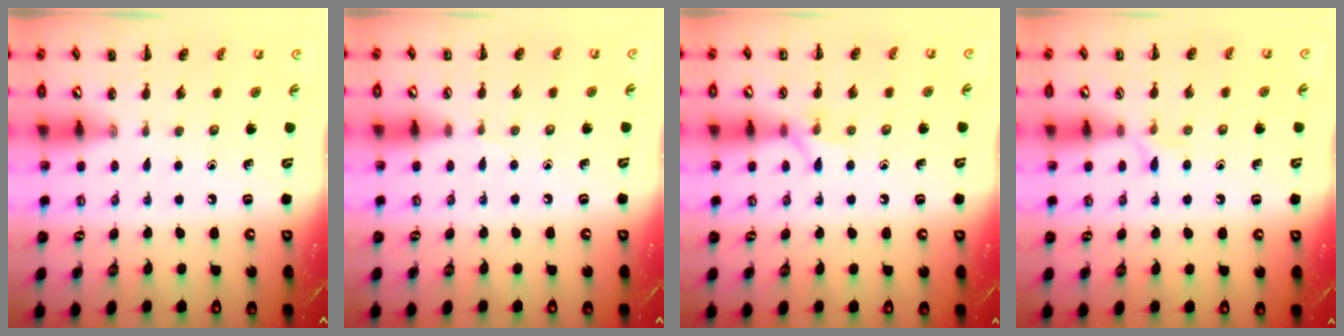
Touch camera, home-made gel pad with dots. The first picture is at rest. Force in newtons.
{"total": 3.0, "press": 2.8, "slide": 1.0}
{"total": 6.3, "press": 6.2, "slide": 0.9}
{"total": 5.6, "press": 5.3, "slide": 1.8}